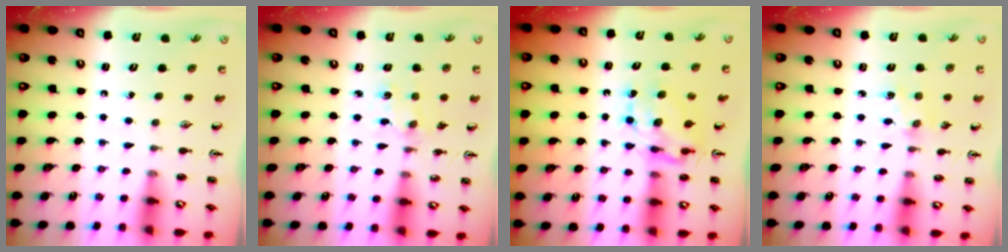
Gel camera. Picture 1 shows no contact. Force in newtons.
{"total": 2.0, "press": 1.9, "slide": 0.4}
{"total": 6.9, "press": 6.9, "slide": 0.5}
{"total": 1.7, "press": 1.7, "slide": 0.3}